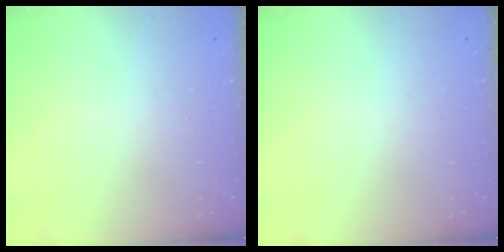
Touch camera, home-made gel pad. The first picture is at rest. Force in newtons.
{"total": 0.0}